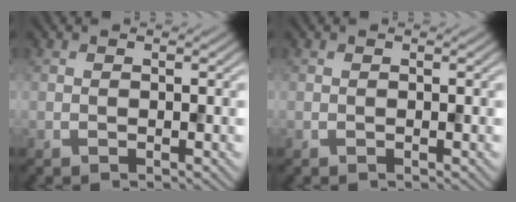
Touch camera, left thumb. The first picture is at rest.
{"total": 0.0}